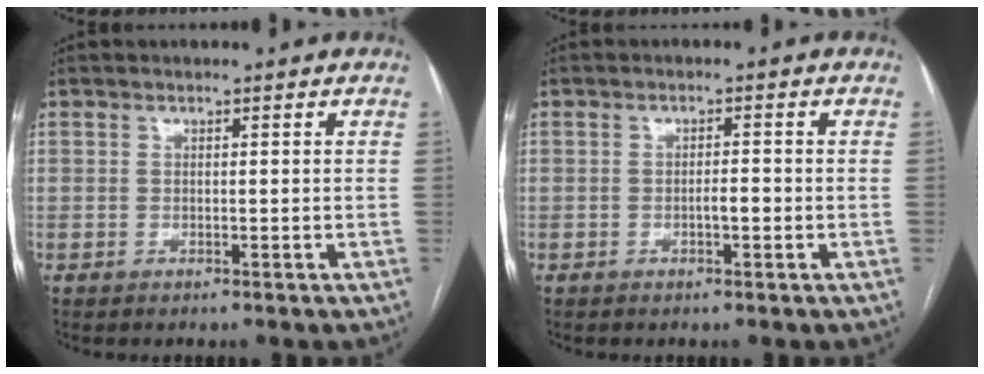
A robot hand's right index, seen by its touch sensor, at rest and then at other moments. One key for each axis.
{"total": 1.7, "fx": -0.6, "fy": 0.4, "fz": 1.5, "tx": -0.024, "ty": 0.002, "tz": -0.011}